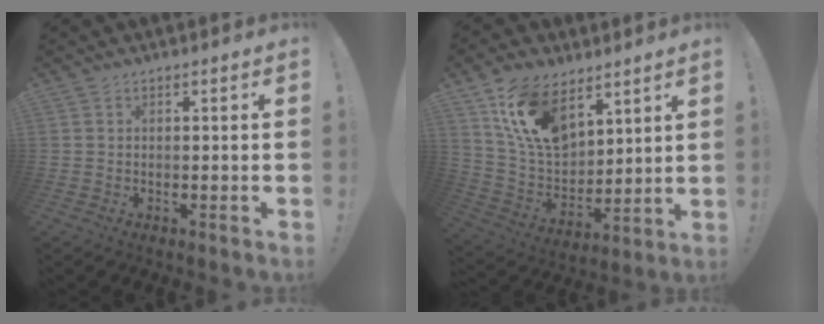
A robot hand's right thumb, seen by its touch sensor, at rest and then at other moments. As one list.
[{"total": 16.7, "force": [9.7, 10.0, 9.1], "torque": [-0.180, -0.051, 0.185]}]